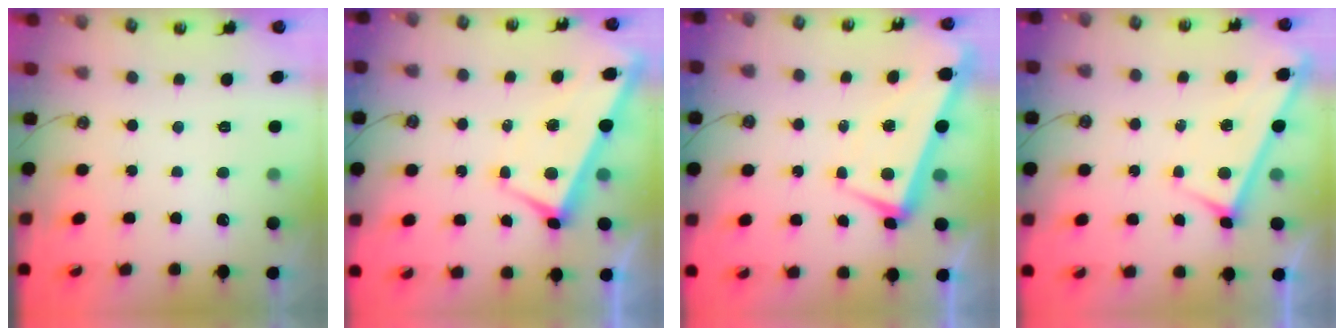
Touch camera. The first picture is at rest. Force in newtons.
{"total": 2.7, "press": 2.5, "slide": 0.9}
{"total": 0.9, "press": 0.0, "slide": 0.9}
{"total": 3.1, "press": 3.1, "slide": 0.3}